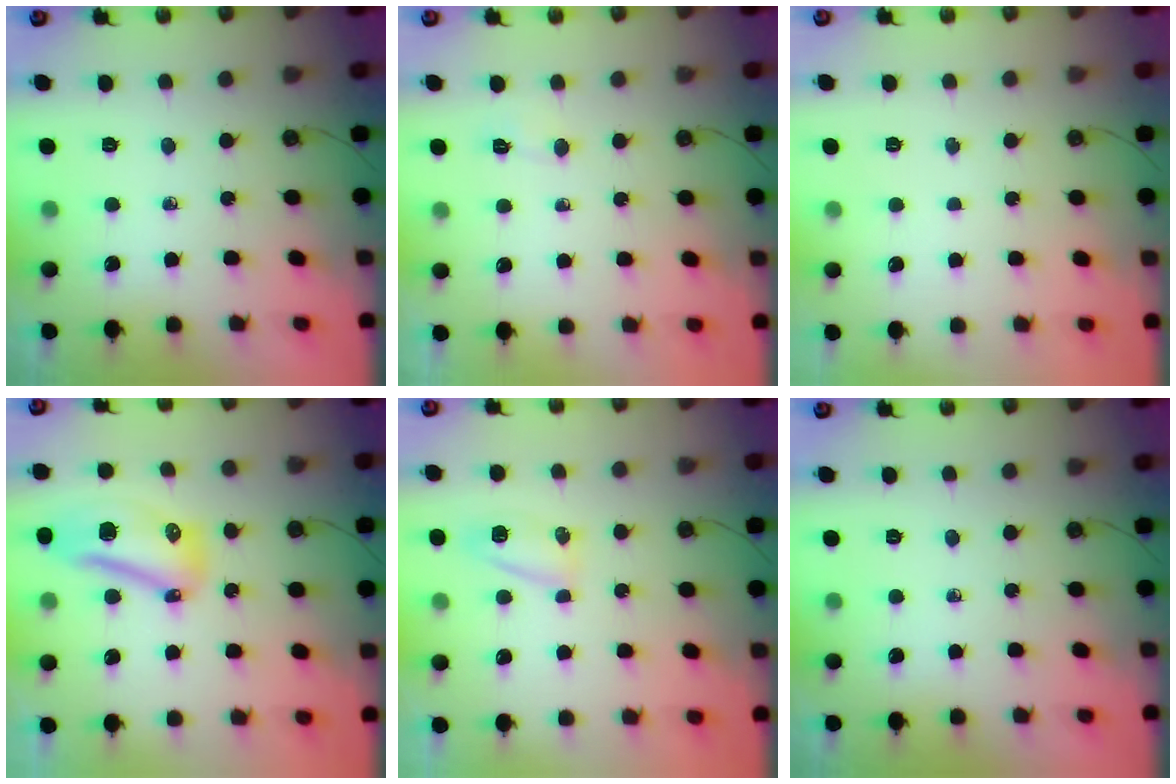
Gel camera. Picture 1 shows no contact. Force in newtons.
{"total": 2.8, "press": 2.8, "slide": 0.4}
{"total": 1.8, "press": 1.7, "slide": 0.6}
{"total": 21.3, "press": 16.2, "slide": 13.9}
{"total": 12.3, "press": 7.2, "slide": 10.0}
{"total": 0.0}